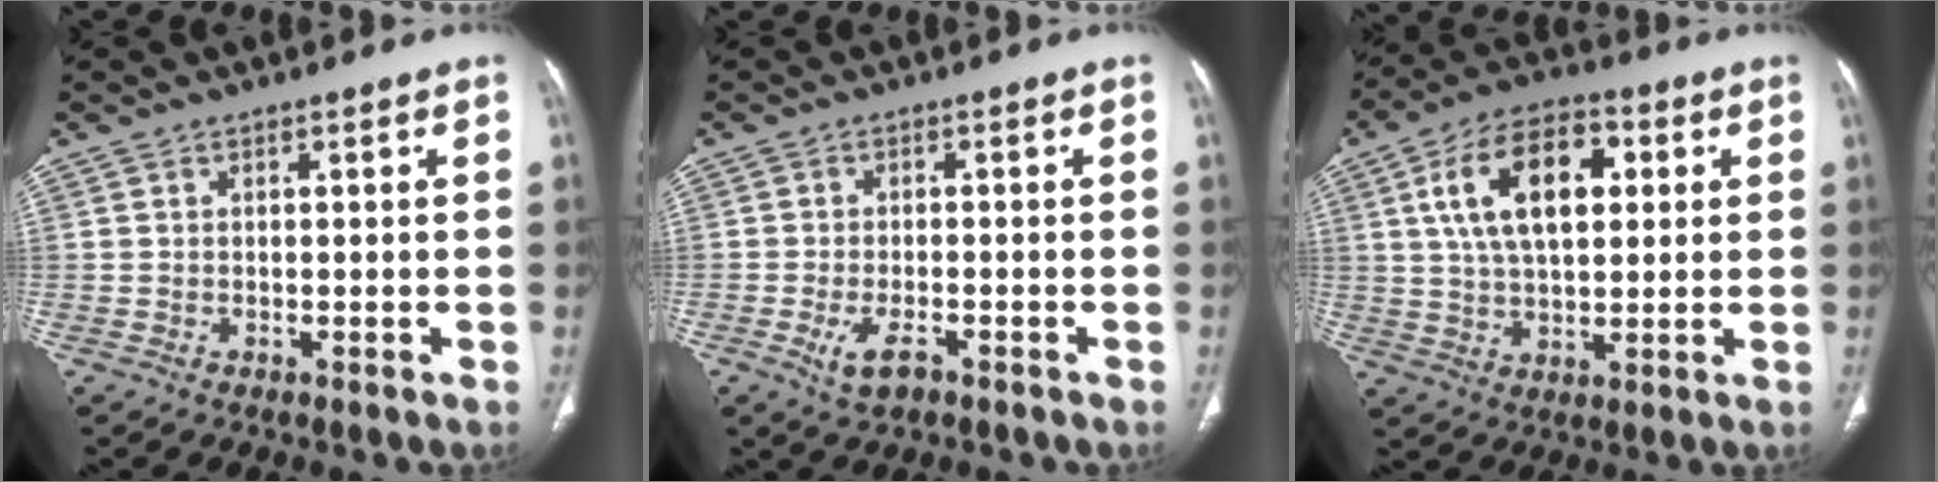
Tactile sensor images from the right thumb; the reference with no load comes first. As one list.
[{"total": 4.3, "force": [-2.2, 1.9, 3.2], "torque": [-0.062, 0.004, -0.035]}, {"total": 15.6, "force": [4.1, 8.7, 12.3], "torque": [-0.203, 0.011, 0.069]}]